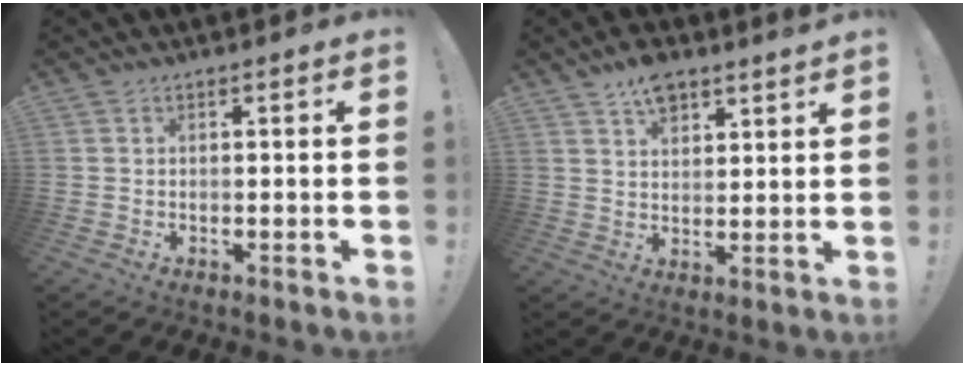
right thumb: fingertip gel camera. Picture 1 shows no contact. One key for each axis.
{"total": 7.3, "fx": 5.7, "fy": 3.1, "fz": 3.4, "tx": -0.048, "ty": -0.030, "tz": 0.101}